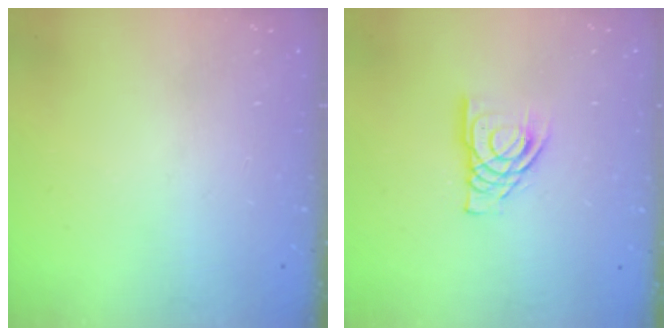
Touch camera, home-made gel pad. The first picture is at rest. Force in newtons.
{"total": 11.3, "press": 11.1, "slide": 1.6}